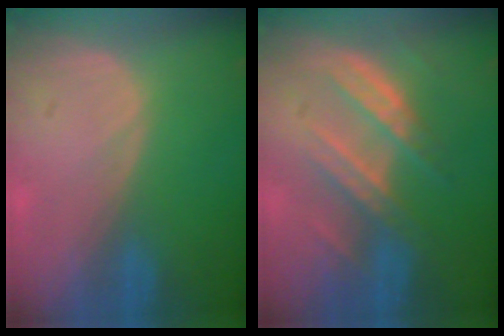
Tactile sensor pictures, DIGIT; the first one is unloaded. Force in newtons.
{"total": 7.5, "press": 7.2, "slide": 1.9}